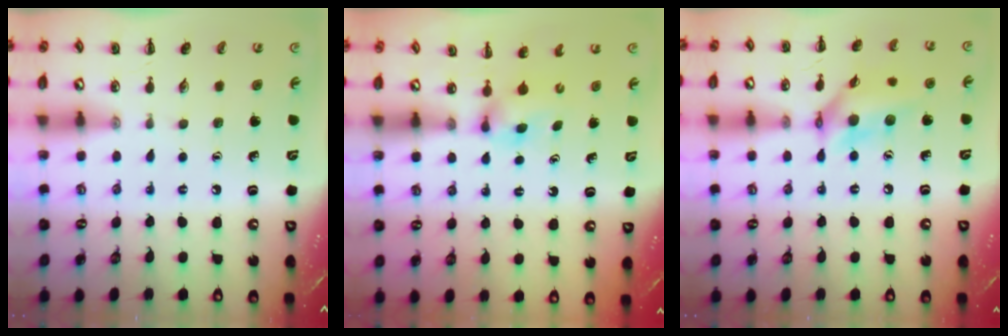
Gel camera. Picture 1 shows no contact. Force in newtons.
{"total": 2.9, "press": 2.8, "slide": 1.0}
{"total": 13.7, "press": 13.5, "slide": 2.5}